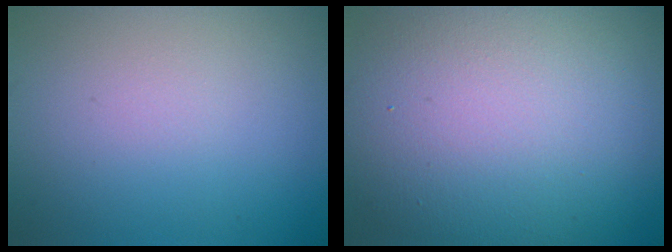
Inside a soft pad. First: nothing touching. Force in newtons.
{"total": 15.0, "press": 14.9, "slide": 0.9}